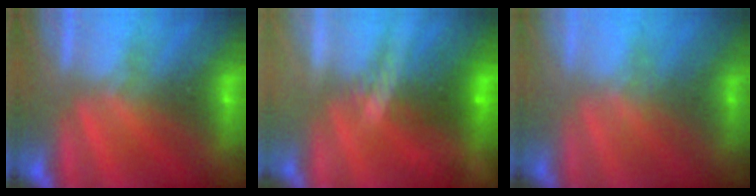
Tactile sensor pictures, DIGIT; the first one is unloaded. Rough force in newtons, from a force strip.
{"total": 6.9}
{"total": 1.6}